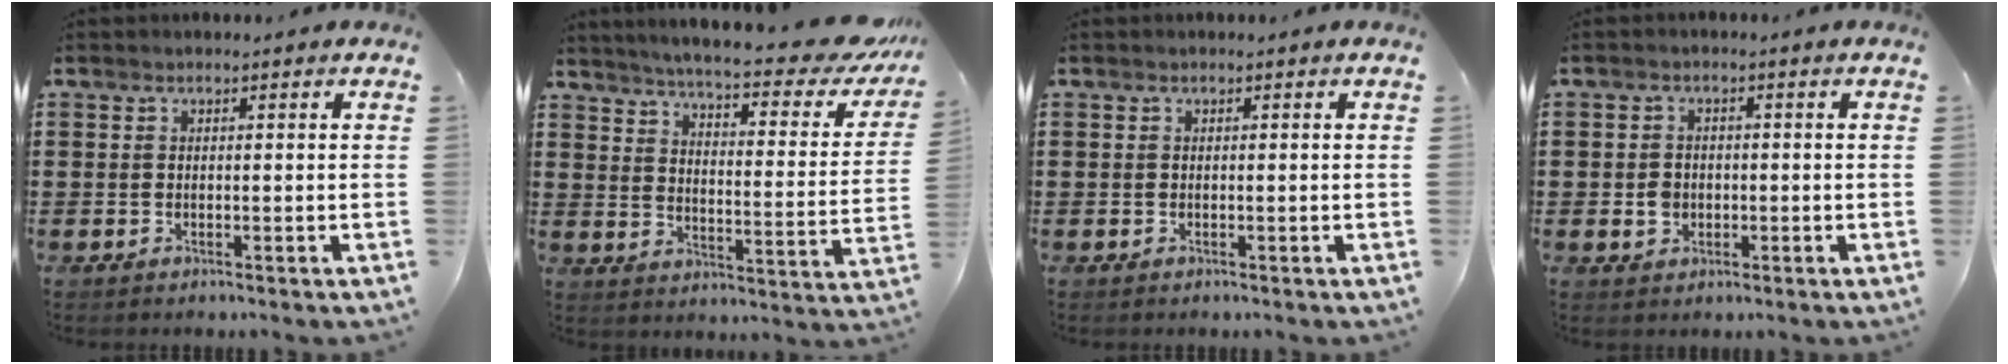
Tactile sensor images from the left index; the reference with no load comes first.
{"total": 6.0, "force": [5.3, -0.4, 2.8], "torque": [-0.070, -0.044, 0.085]}
{"total": 0.0}
{"total": 2.3, "force": [-0.3, 2.0, 1.0], "torque": [-0.024, 0.005, -0.008]}